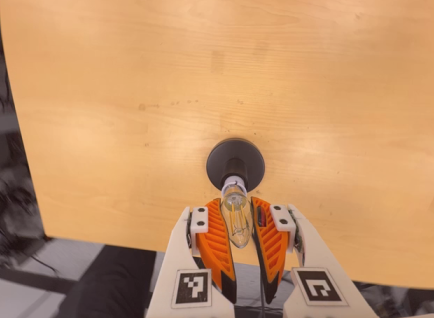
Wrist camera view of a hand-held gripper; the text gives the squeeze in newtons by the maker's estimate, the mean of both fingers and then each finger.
{"total": 20.3, "left": 22.9, "right": 17.8}